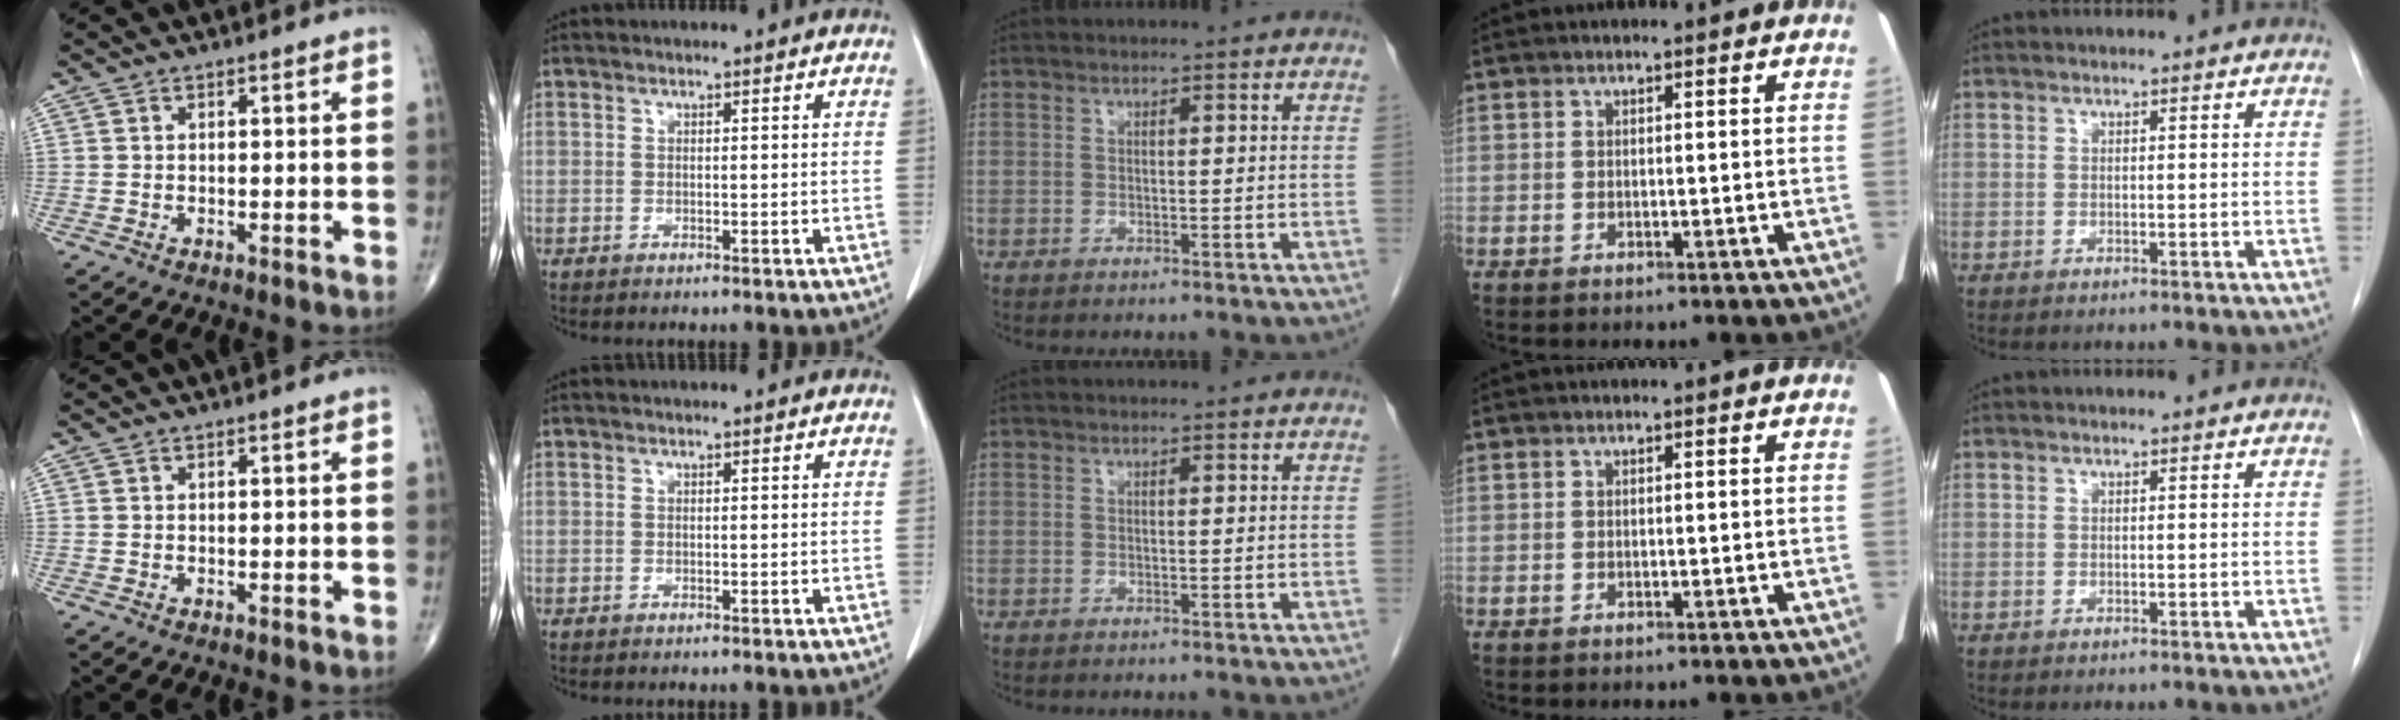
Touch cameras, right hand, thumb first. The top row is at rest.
{}